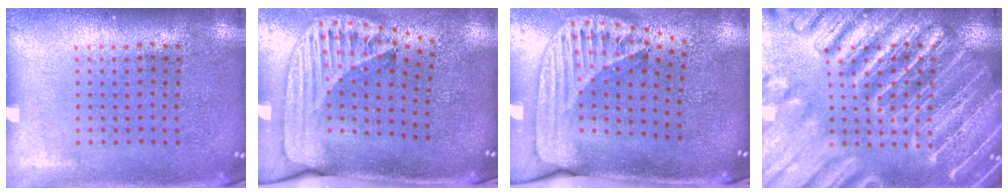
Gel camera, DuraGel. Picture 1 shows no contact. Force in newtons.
{"total": 2.6, "press": 1.8, "slide": 1.9}
{"total": 2.6, "press": 1.8, "slide": 1.9}
{"total": 6.0, "press": 5.9, "slide": 0.8}